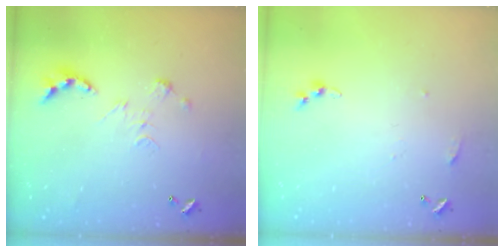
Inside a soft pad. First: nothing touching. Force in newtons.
{"total": 5.1, "press": 5.0, "slide": 0.6}